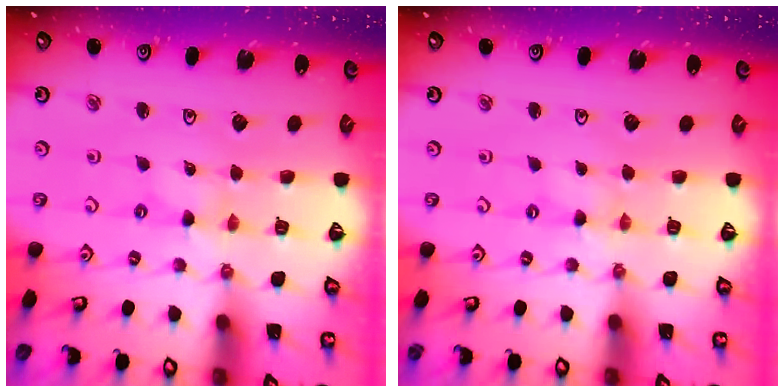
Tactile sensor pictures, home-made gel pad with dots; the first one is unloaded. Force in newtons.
{"total": 0.0}